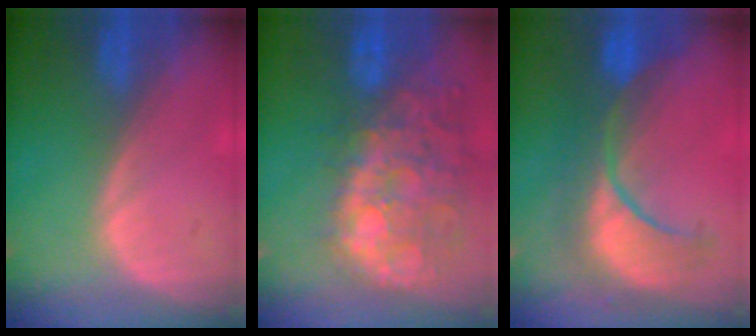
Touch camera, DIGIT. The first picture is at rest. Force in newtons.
{"total": 13.8, "press": 11.5, "slide": 7.6}
{"total": 9.6, "press": 9.5, "slide": 1.7}